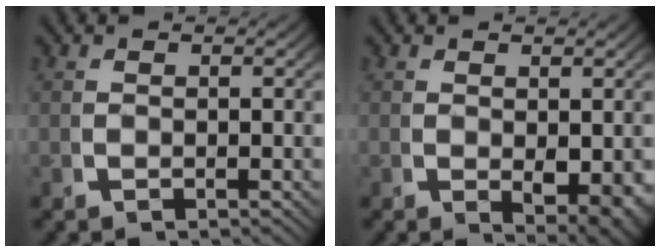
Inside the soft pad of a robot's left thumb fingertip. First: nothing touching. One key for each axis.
{"total": 3.6, "fx": -0.1, "fy": 1.8, "fz": 3.1, "tx": -0.051, "ty": -0.025, "tz": 0.012}